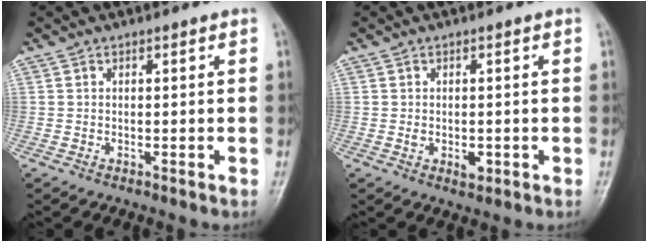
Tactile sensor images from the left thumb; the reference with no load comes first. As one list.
[{"total": 2.6, "force": [-0.6, 1.6, 1.9], "torque": [-0.022, -0.001, -0.005]}]